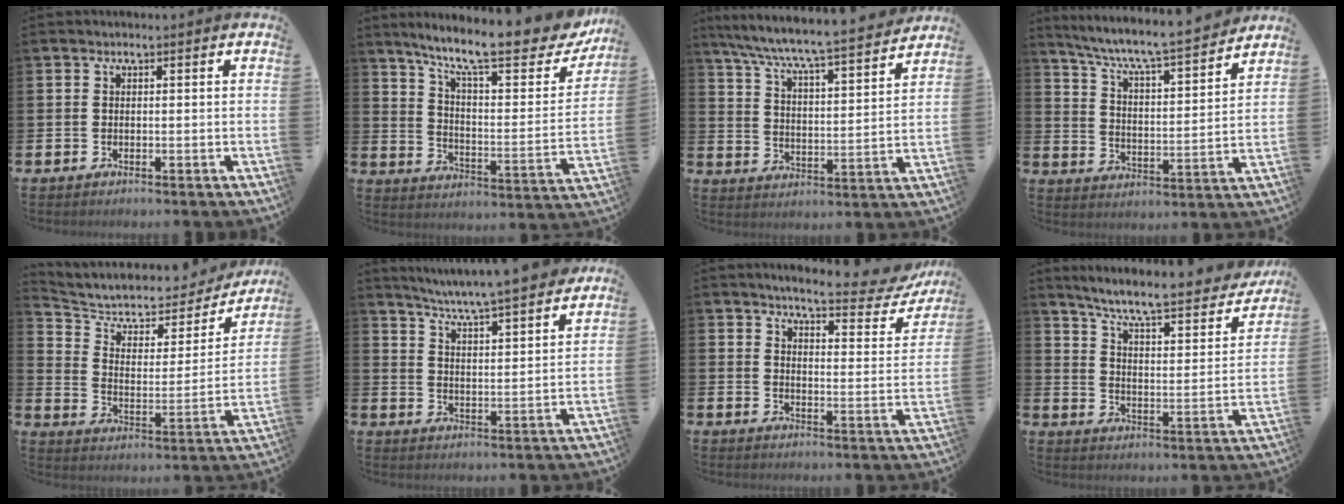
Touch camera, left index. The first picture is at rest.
{"total": 12.3, "force": [10.0, 2.5, 6.8], "torque": [-0.137, -0.070, 0.160]}
{"total": 7.6, "force": [7.2, 0.2, 2.4], "torque": [-0.079, -0.059, 0.120]}
{"total": 7.3, "force": [6.9, 0.3, 2.6], "torque": [-0.081, -0.057, 0.113]}
{"total": 7.7, "force": [6.5, 3.2, 2.7], "torque": [-0.080, -0.048, 0.107]}
{"total": 7.0, "force": [6.7, -0.5, 1.9], "torque": [-0.063, -0.053, 0.114]}
{"total": 5.3, "force": [5.0, 0.7, 1.8], "torque": [-0.035, -0.042, 0.076]}
{"total": 7.6, "force": [6.7, 1.1, 3.4], "torque": [-0.094, -0.050, 0.106]}